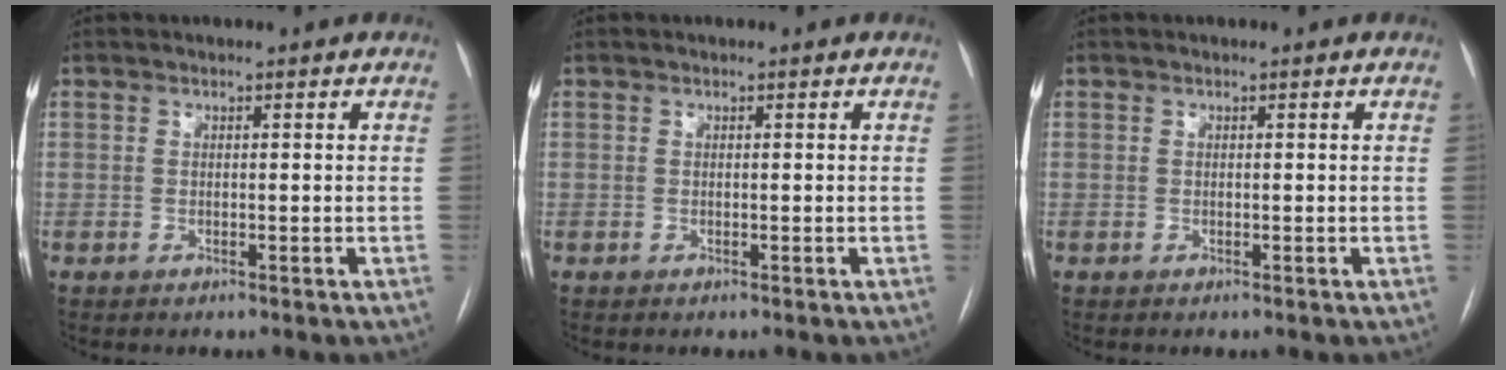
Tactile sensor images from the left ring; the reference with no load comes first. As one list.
[{"total": 0.0}, {"total": 0.0}]